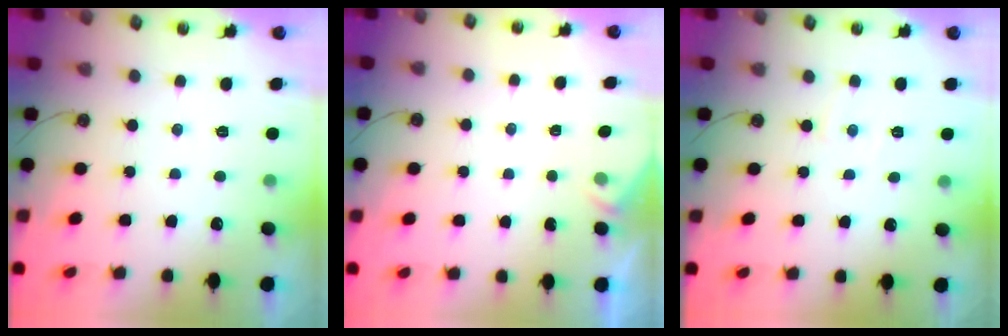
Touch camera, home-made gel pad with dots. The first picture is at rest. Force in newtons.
{"total": 2.8, "press": 2.7, "slide": 0.4}
{"total": 3.5, "press": 3.4, "slide": 0.5}